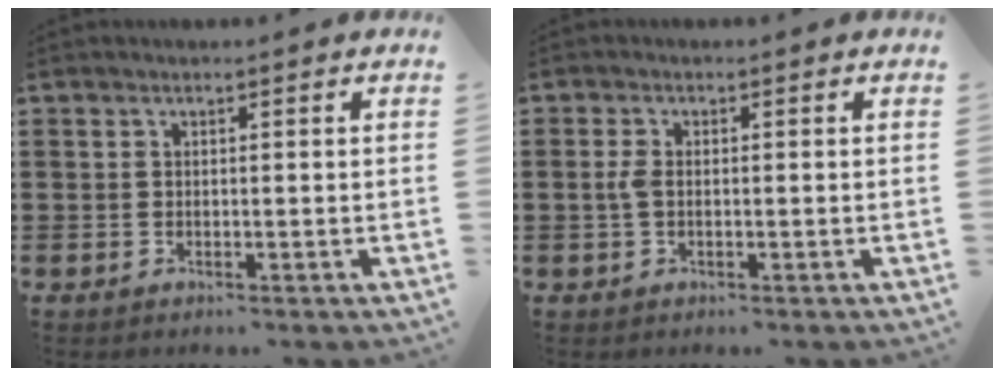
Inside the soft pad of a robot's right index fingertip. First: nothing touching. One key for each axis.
{"total": 2.5, "fx": -0.3, "fy": 1.1, "fz": 2.2, "tx": -0.058, "ty": -0.003, "tz": -0.011}